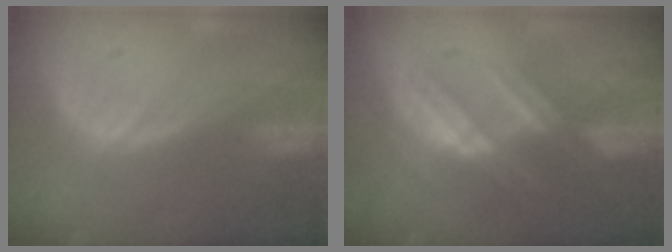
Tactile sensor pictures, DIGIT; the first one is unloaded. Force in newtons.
{"total": 7.2, "press": 6.7, "slide": 2.7}